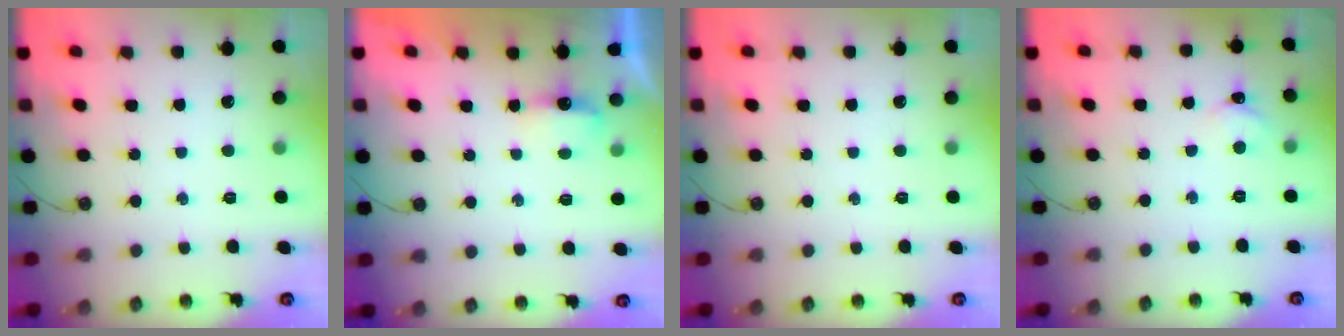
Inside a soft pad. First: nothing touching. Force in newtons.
{"total": 5.0, "press": 4.9, "slide": 0.8}
{"total": 0.0}
{"total": 1.7, "press": 1.7, "slide": 0.2}